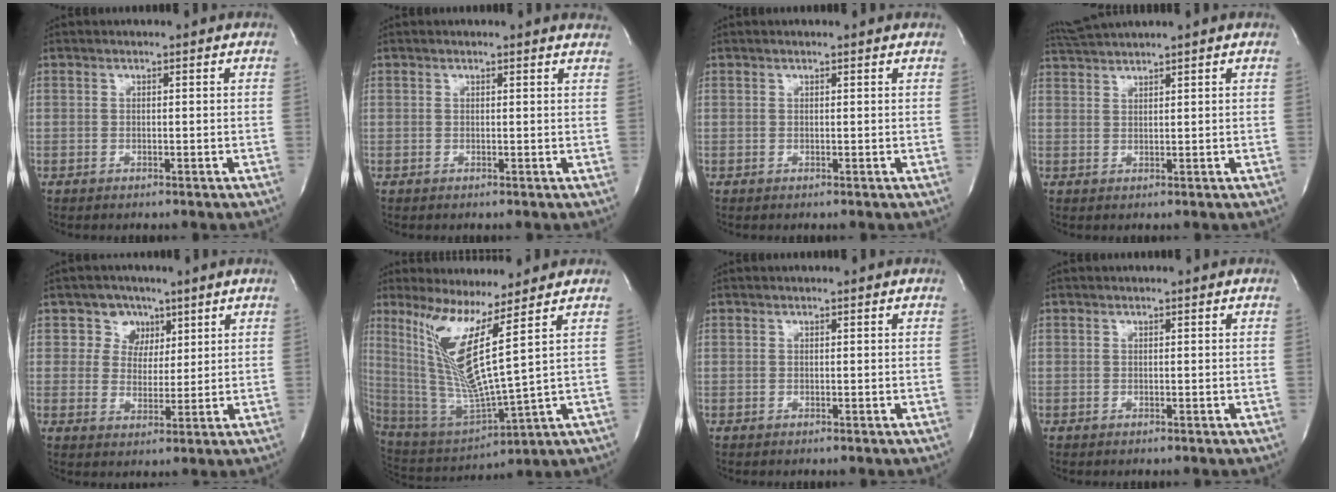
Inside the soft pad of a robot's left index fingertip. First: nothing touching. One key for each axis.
{"total": 2.0, "fx": 2.0, "fy": 0.1, "fz": 0.2, "tx": -0.011, "ty": -0.012, "tz": 0.006}
{"total": 0.8, "fx": 0.7, "fy": 0.0, "fz": 0.3, "tx": -0.010, "ty": 0.007, "tz": 0.009}
{"total": 3.5, "fx": 3.2, "fy": -1.4, "fz": 0.7, "tx": -0.020, "ty": 0.010, "tz": 0.069}
{"total": 4.6, "fx": 2.5, "fy": 3.9, "fz": 0.1, "tx": 0.002, "ty": 0.006, "tz": 0.044}
{"total": 12.3, "fx": 5.4, "fy": -1.3, "fz": 10.9, "tx": -0.237, "ty": -0.026, "tz": 0.119}
{"total": 0.0}
{"total": 0.0}